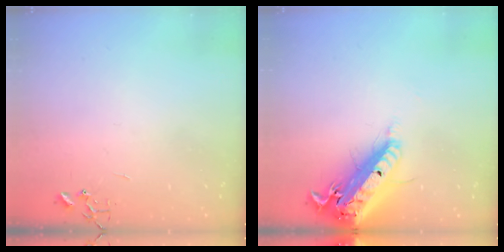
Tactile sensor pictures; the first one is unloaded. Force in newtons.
{"total": 21.6, "press": 21.0, "slide": 5.0}